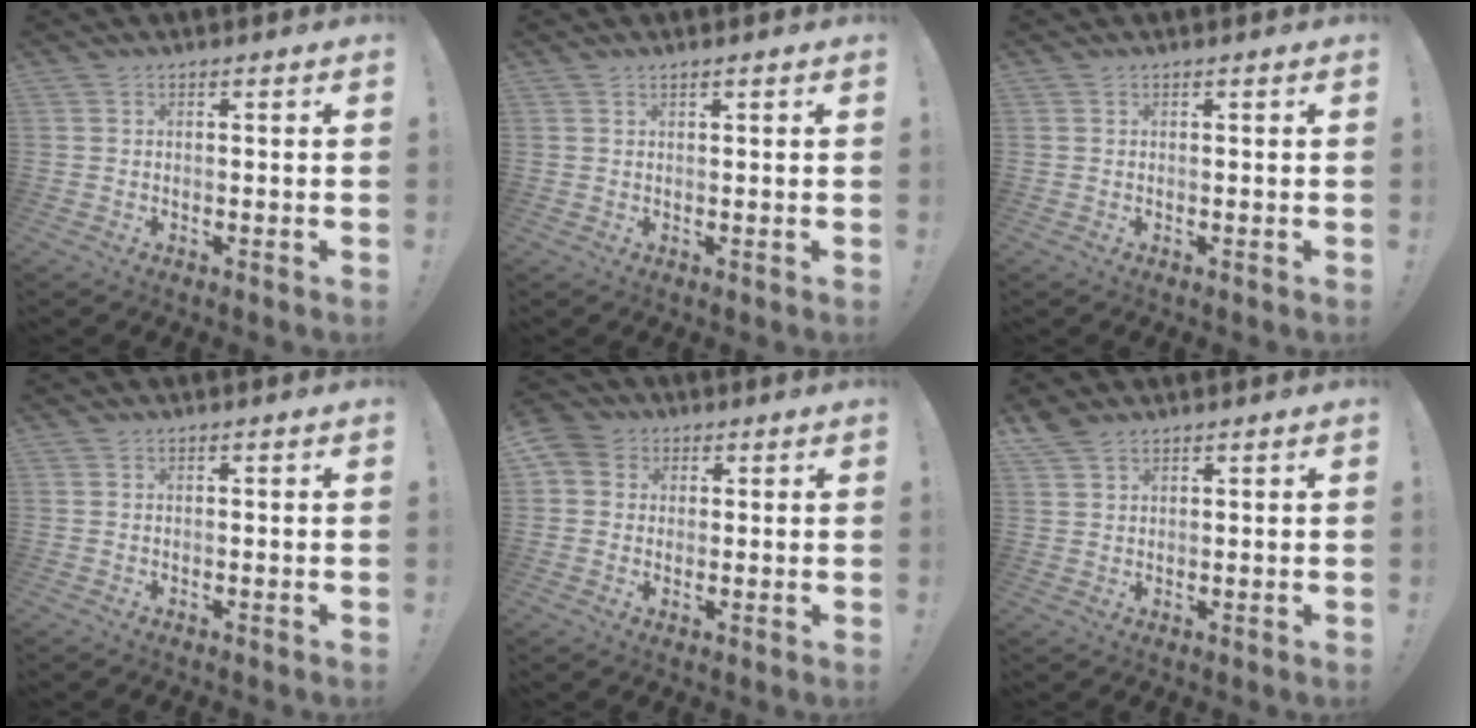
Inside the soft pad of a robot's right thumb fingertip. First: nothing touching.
{"total": 0.9, "force": [0.7, -0.1, 0.6], "torque": [-0.005, -0.002, 0.010]}
{"total": 0.0}
{"total": 0.0}
{"total": 5.3, "force": [1.2, 5.0, 1.4], "torque": [-0.029, 0.004, 0.027]}
{"total": 3.7, "force": [3.1, 1.4, 1.5], "torque": [-0.024, -0.017, 0.059]}